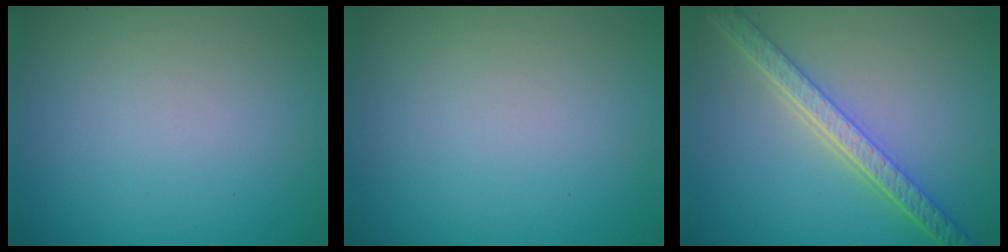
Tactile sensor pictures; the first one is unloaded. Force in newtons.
{"total": 0.0}
{"total": 5.4, "press": 4.2, "slide": 3.5}